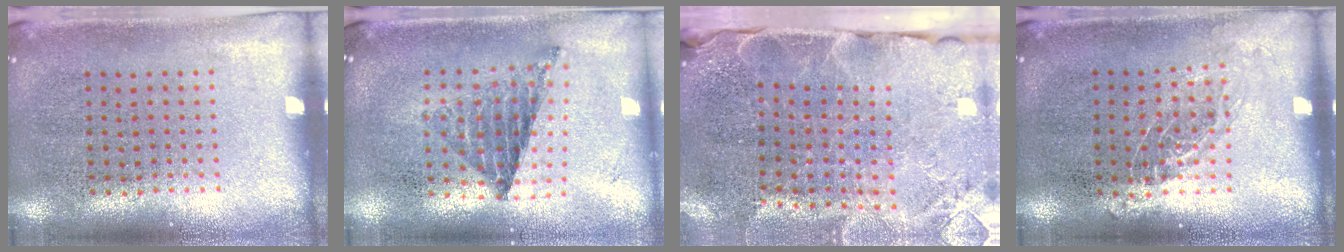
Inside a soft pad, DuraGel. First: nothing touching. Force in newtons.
{"total": 0.9, "press": 0.8, "slide": 0.2}
{"total": 3.9, "press": 3.2, "slide": 2.1}
{"total": 1.0, "press": 0.9, "slide": 0.5}